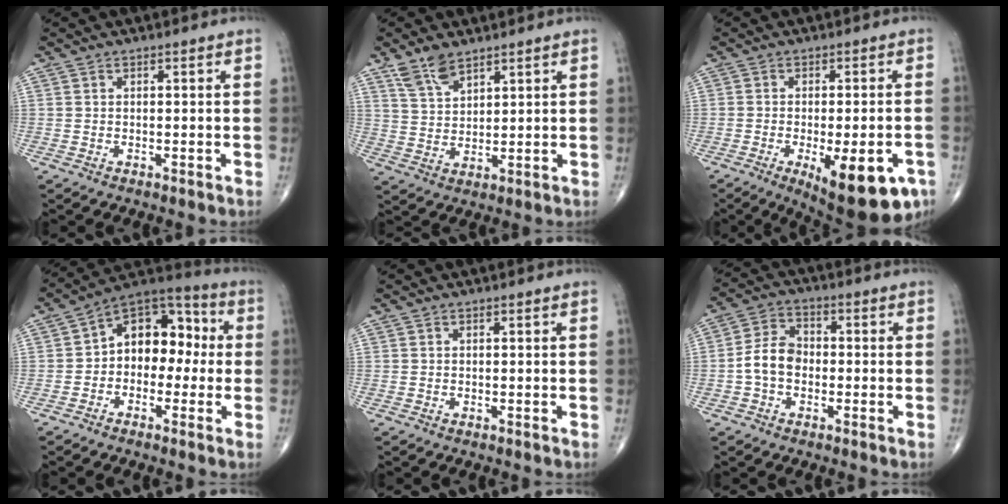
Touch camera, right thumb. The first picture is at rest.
{"total": 6.0, "force": [4.4, 2.6, 3.2], "torque": [-0.049, -0.021, 0.092]}
{"total": 16.0, "force": [-7.2, 6.0, 13.0], "torque": [-0.131, 0.005, -0.085]}
{"total": 12.7, "force": [0.0, 8.8, 9.1], "torque": [-0.086, 0.046, -0.022]}
{"total": 0.0}
{"total": 7.0, "force": [-1.3, 5.0, 4.6], "torque": [-0.078, 0.025, -0.036]}